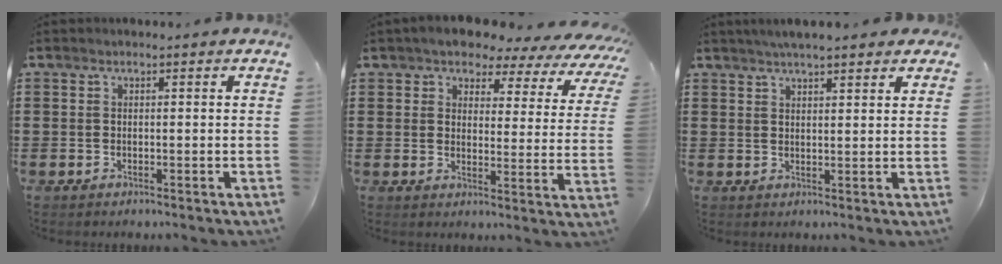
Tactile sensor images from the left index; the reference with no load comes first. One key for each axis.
{"total": 4.6, "fx": 4.2, "fy": 1.4, "fz": 1.1, "tx": -0.041, "ty": -0.024, "tz": 0.066}
{"total": 3.5, "fx": 3.1, "fy": 0.3, "fz": 1.7, "tx": -0.039, "ty": 0.005, "tz": 0.056}